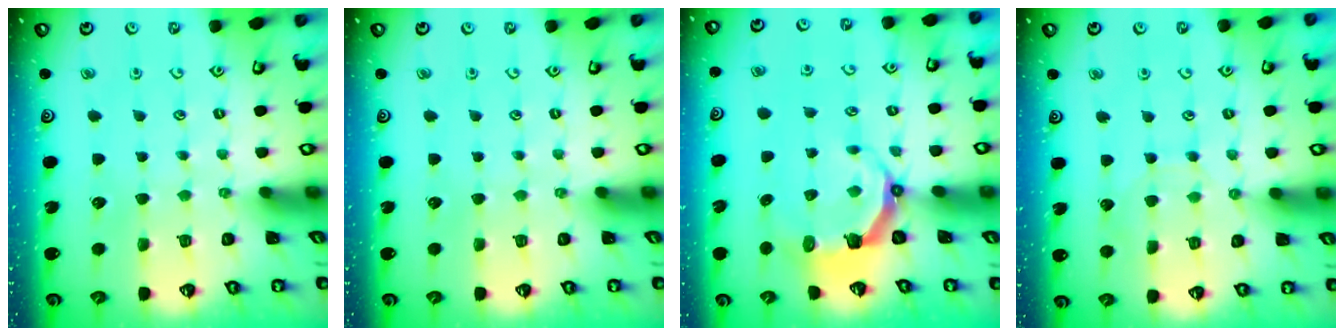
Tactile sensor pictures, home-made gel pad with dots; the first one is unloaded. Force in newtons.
{"total": 0.0}
{"total": 5.3, "press": 3.5, "slide": 4.0}
{"total": 2.8, "press": 2.8, "slide": 0.4}